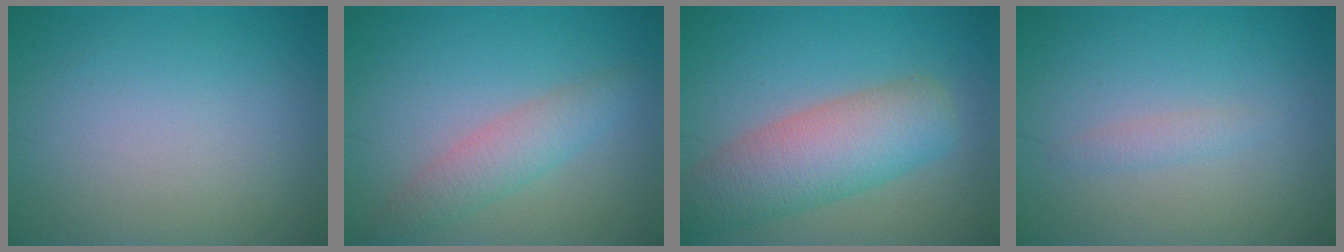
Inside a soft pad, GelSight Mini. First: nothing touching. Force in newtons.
{"total": 3.0, "press": 3.0, "slide": 0.1}
{"total": 7.2, "press": 7.2, "slide": 0.3}
{"total": 1.1, "press": 1.1, "slide": 0.1}